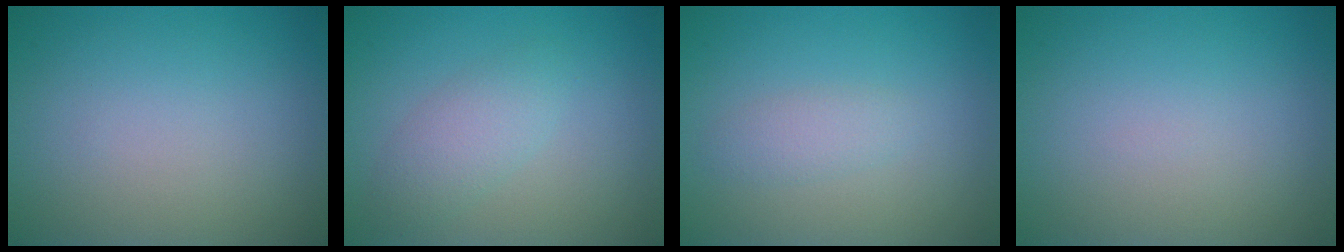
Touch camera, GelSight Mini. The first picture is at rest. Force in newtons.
{"total": 2.5, "press": 2.5, "slide": 0.0}
{"total": 1.5, "press": 1.5, "slide": 0.0}
{"total": 0.0}